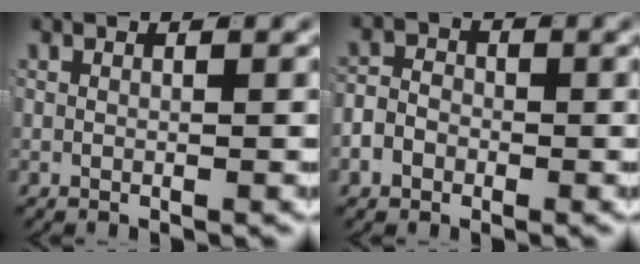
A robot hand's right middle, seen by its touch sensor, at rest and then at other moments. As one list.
[{"total": 3.3, "force": [-1.2, 2.8, 1.4], "torque": [-0.021, 0.000, -0.025]}]